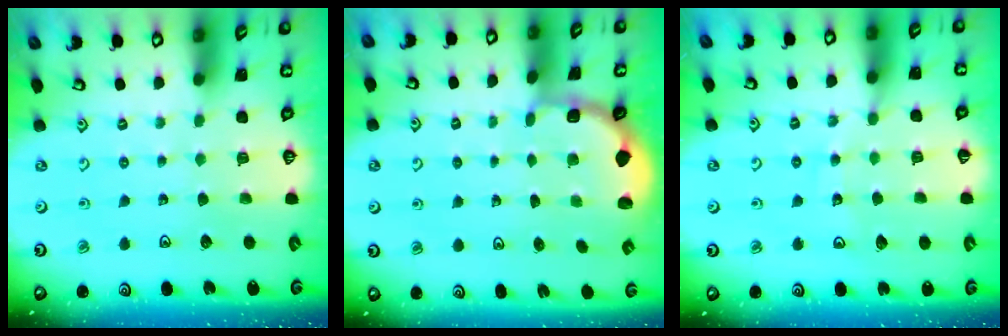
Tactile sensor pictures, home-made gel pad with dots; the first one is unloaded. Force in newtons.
{"total": 2.0, "press": 1.8, "slide": 0.8}
{"total": 8.7, "press": 8.6, "slide": 1.1}